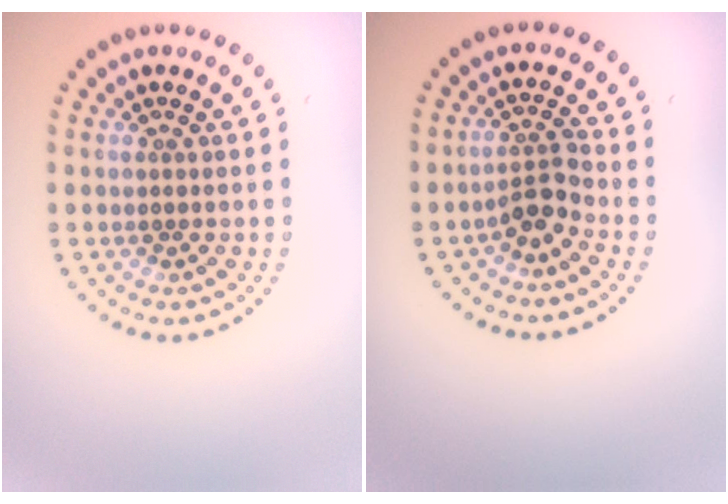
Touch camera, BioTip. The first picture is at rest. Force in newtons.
{"total": 2.3, "press": 1.7, "slide": 1.5}